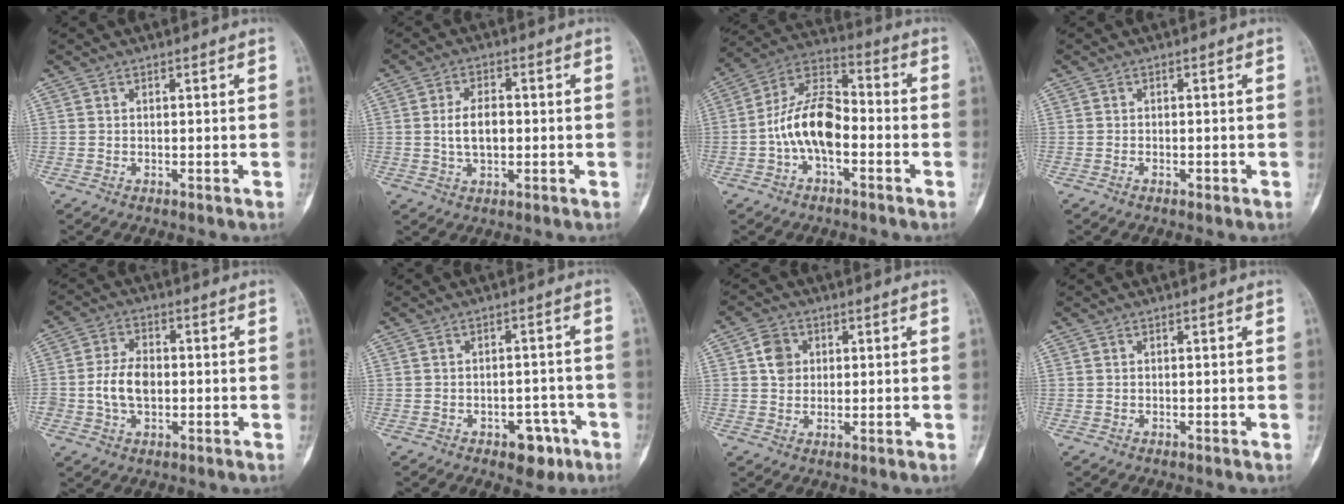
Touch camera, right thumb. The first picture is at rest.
{"total": 6.2, "force": [-0.3, 3.5, 5.1], "torque": [-0.090, 0.009, -0.006]}
{"total": 13.0, "force": [-2.9, 7.1, 10.5], "torque": [-0.185, 0.047, -0.062]}
{"total": 1.0, "force": [-0.6, 0.5, 0.6], "torque": [-0.009, 0.007, -0.010]}
{"total": 7.4, "force": [-1.1, 4.8, 5.5], "torque": [-0.098, 0.015, -0.022]}
{"total": 6.1, "force": [-3.3, 3.6, 3.7], "torque": [-0.017, 0.024, -0.039]}
{"total": 4.8, "force": [1.2, 4.1, 2.3], "torque": [-0.019, -0.002, 0.015]}
{"total": 0.0}